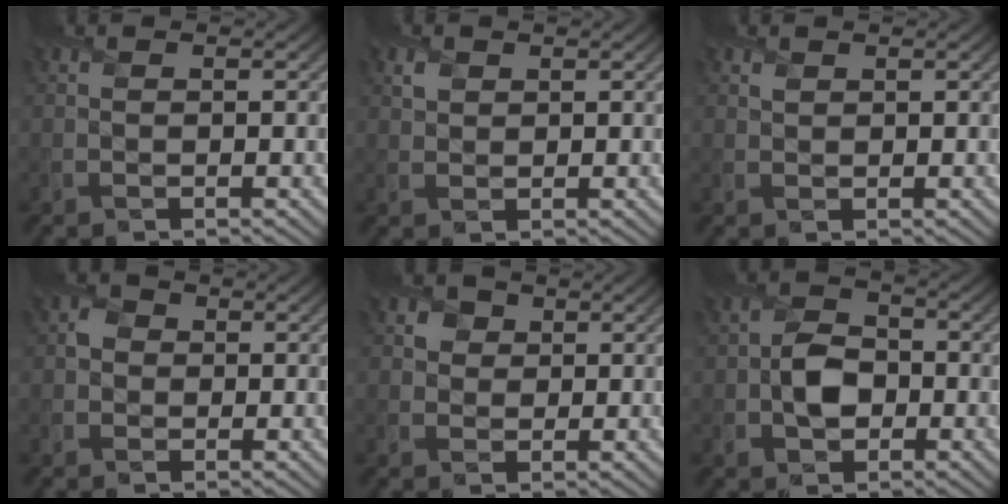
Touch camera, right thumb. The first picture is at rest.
{"total": 1.5, "force": [1.0, 1.0, 0.5], "torque": [-0.014, 0.001, 0.020]}
{"total": 0.7, "force": [0.7, 0.3, 0.0], "torque": [-0.002, -0.001, 0.015]}
{"total": 2.0, "force": [-0.1, 1.9, 0.6], "torque": [-0.012, 0.001, -0.010]}
{"total": 3.1, "force": [1.4, 2.6, 1.0], "torque": [-0.031, -0.005, 0.021]}
{"total": 4.6, "force": [-1.2, 3.4, 2.9], "torque": [-0.050, -0.001, -0.027]}